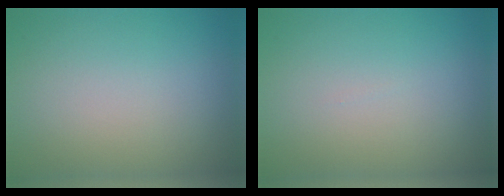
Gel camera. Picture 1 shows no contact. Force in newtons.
{"total": 0.0}